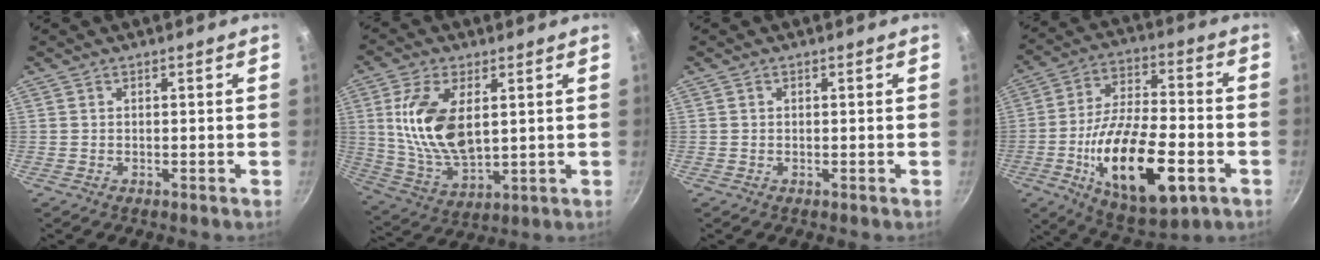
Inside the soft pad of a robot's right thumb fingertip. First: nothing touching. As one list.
[{"total": 14.7, "force": [3.1, 7.8, 12.1], "torque": [-0.225, -0.017, 0.069]}, {"total": 0.0}, {"total": 22.6, "force": [-7.0, 9.9, 19.0], "torque": [-0.312, 0.023, -0.110]}]